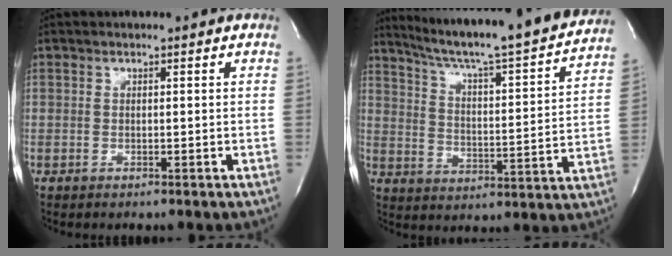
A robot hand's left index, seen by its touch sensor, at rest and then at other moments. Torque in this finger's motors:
{"motor_torque": [-0.12, -0.21, 0.32, 0.11]}